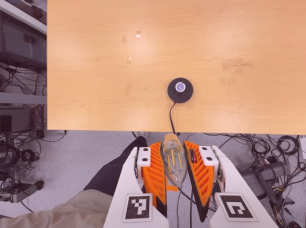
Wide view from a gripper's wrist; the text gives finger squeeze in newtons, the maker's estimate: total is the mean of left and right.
{"total": 20.5, "left": 21.9, "right": 19.1}